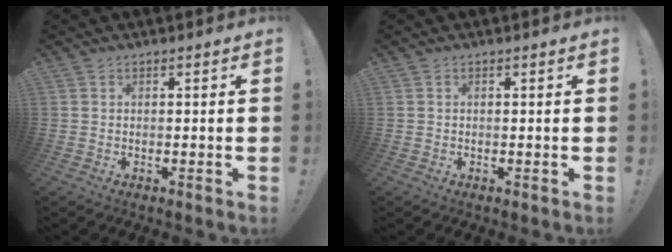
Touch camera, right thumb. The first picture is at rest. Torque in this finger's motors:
{"motor_torque": [-0.16, -0.04, -0.11, 0.04, 0.00]}